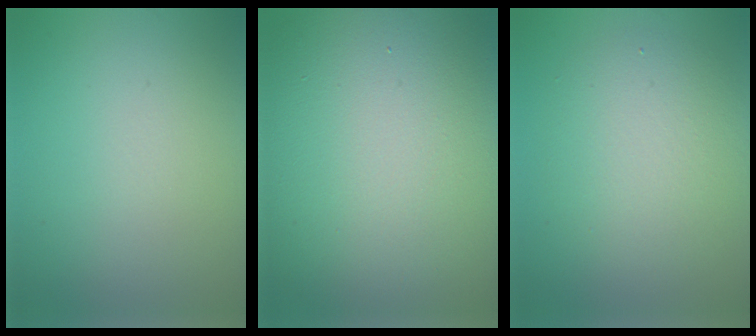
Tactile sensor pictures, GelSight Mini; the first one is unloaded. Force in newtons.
{"total": 19.6, "press": 19.6, "slide": 0.8}
{"total": 4.9, "press": 4.8, "slide": 0.3}